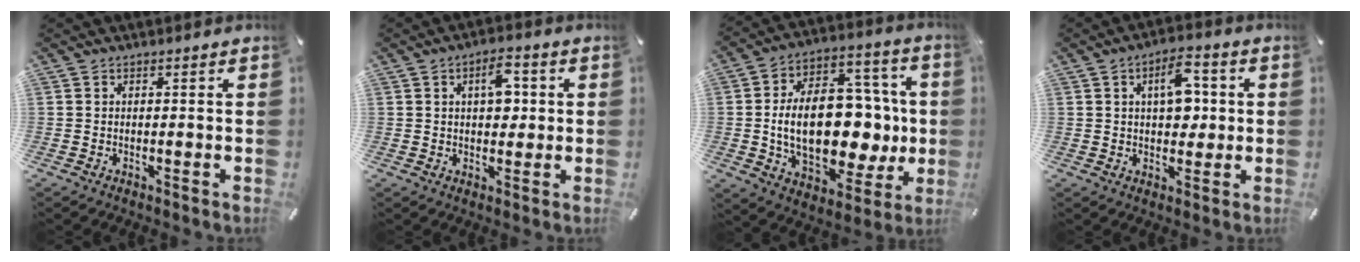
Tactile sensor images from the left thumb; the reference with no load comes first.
{"total": 6.7, "force": [1.6, 3.9, 5.2], "torque": [-0.065, -0.003, 0.019]}
{"total": 23.2, "force": [-1.1, 14.6, 18.0], "torque": [-0.308, -0.014, -0.009]}
{"total": 9.2, "force": [2.0, 5.5, 7.1], "torque": [-0.098, 0.001, 0.030]}